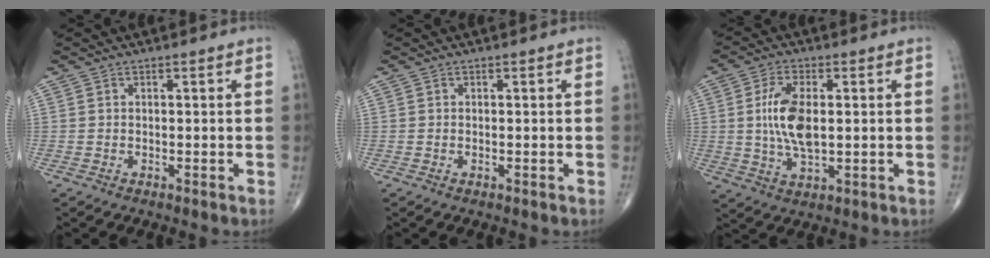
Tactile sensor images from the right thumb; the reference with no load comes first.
{"total": 0.0}
{"total": 9.4, "force": [0.8, 4.4, 8.2], "torque": [-0.165, -0.006, 0.018]}